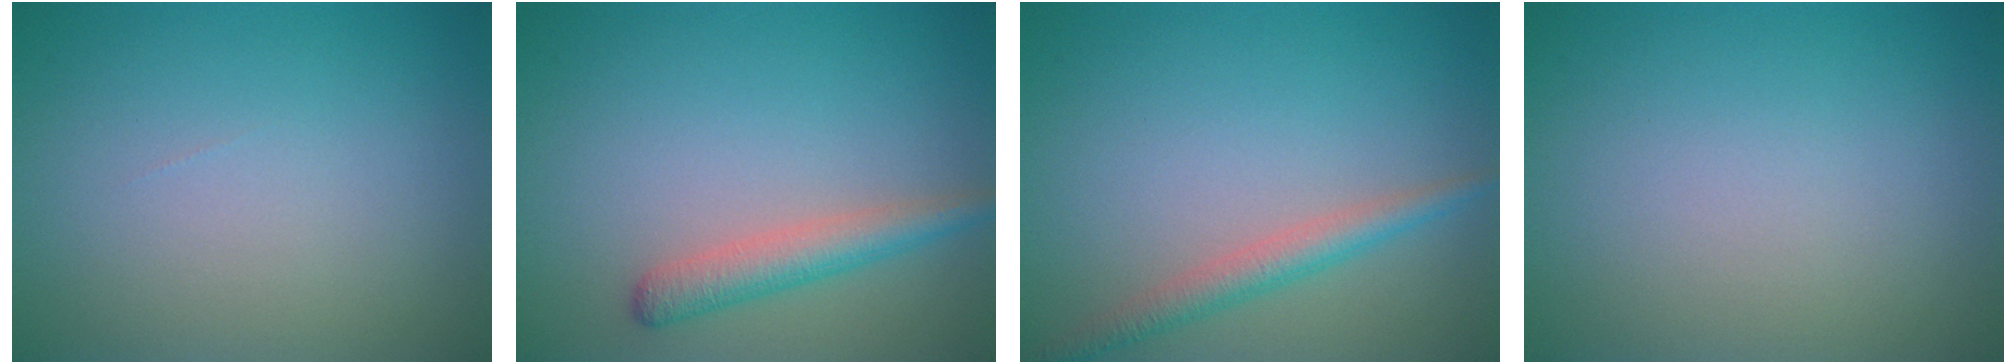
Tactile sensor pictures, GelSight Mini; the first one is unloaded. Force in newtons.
{"total": 2.8, "press": 2.8, "slide": 0.2}
{"total": 2.5, "press": 2.5, "slide": 0.1}
{"total": 0.0}